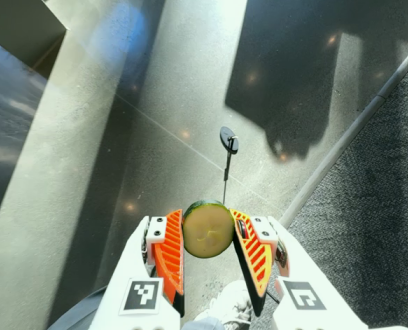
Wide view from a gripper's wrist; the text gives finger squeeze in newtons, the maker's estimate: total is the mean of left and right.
{"total": 11.2, "left": 11.0, "right": 11.3}